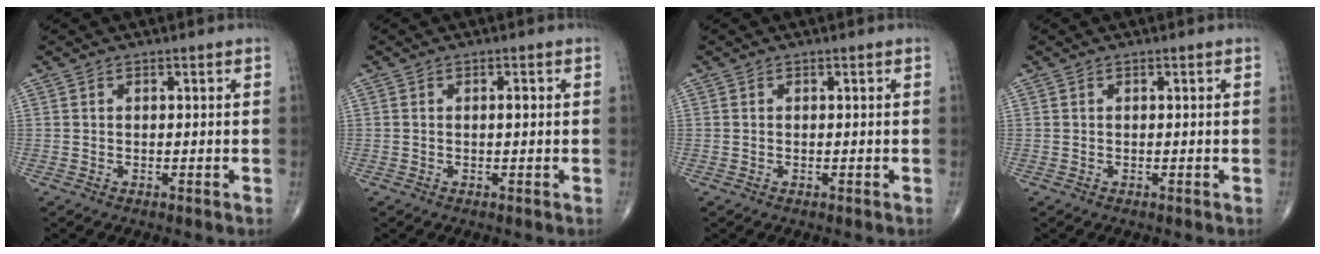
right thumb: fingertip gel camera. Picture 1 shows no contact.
{"total": 0.9, "force": [0.1, 0.3, 0.9], "torque": [-0.013, 0.001, 0.000]}
{"total": 0.0}
{"total": 0.0}